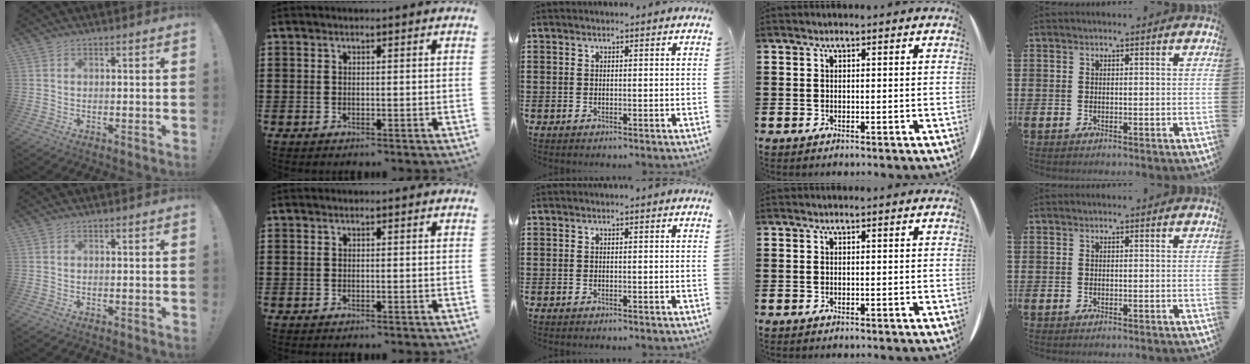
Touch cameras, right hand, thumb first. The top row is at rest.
{}